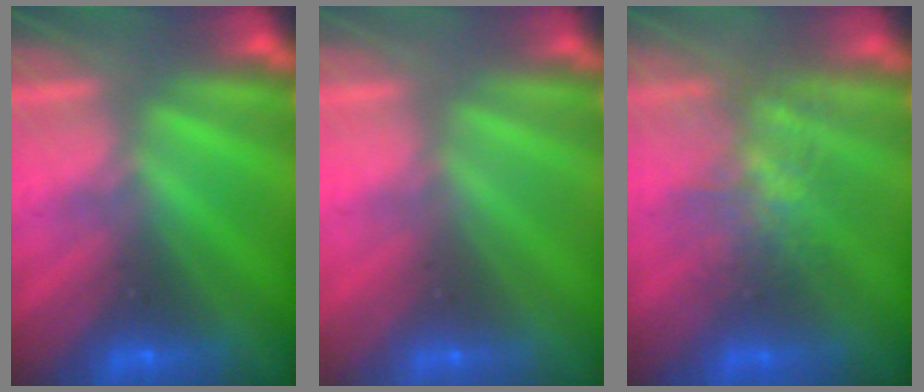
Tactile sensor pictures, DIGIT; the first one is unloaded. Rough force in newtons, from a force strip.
{"total": 2.8}
{"total": 4.5}